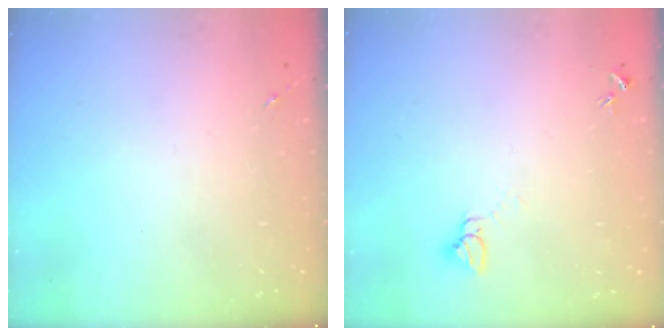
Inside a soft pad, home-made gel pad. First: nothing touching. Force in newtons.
{"total": 2.8, "press": 2.8, "slide": 0.1}